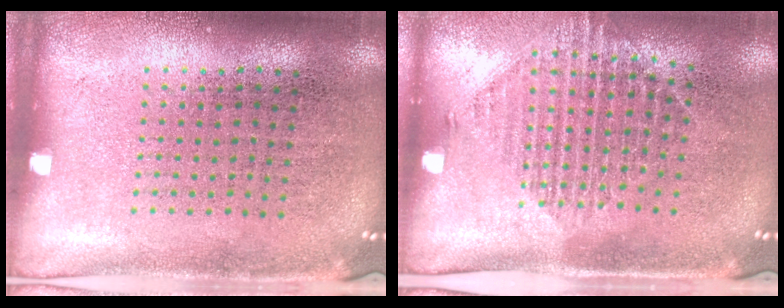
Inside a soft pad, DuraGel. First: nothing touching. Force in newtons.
{"total": 1.6, "press": 1.3, "slide": 0.9}